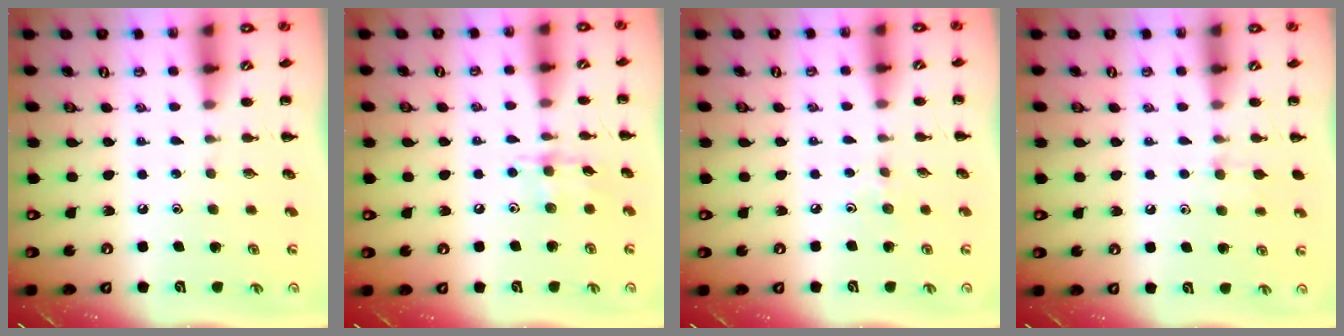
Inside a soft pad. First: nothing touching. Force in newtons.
{"total": 7.8, "press": 7.8, "slide": 0.6}
{"total": 3.4, "press": 3.2, "slide": 1.2}
{"total": 6.6, "press": 6.3, "slide": 1.9}